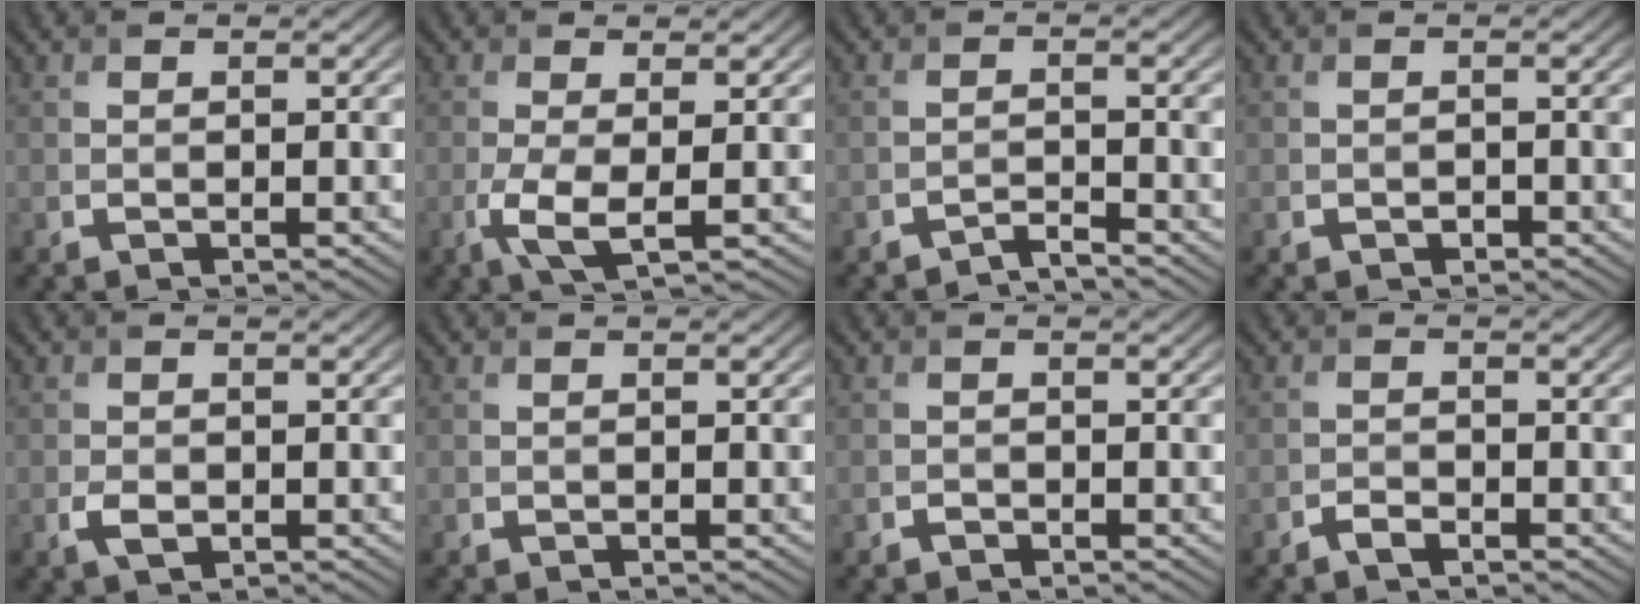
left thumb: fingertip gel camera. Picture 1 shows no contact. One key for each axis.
{"total": 4.1, "fx": -0.8, "fy": 1.1, "fz": 3.8, "tx": -0.091, "ty": -0.006, "tz": -0.019}
{"total": 1.7, "fx": -1.7, "fy": 0.1, "fz": 0.5, "tx": -0.006, "ty": 0.001, "tz": -0.039}
{"total": 0.7, "fx": -0.4, "fy": 0.4, "fz": 0.3, "tx": -0.003, "ty": -0.002, "tz": -0.006}
{"total": 1.9, "fx": -0.6, "fy": 1.2, "fz": 1.3, "tx": -0.031, "ty": -0.005, "tz": -0.009}
{"total": 0.0}
{"total": 0.5, "fx": -0.4, "fy": 0.3, "fz": 0.2, "tx": -0.001, "ty": -0.002, "tz": -0.008}
{"total": 1.3, "fx": -1.0, "fy": 0.4, "fz": 0.7, "tx": -0.015, "ty": -0.001, "tz": -0.021}